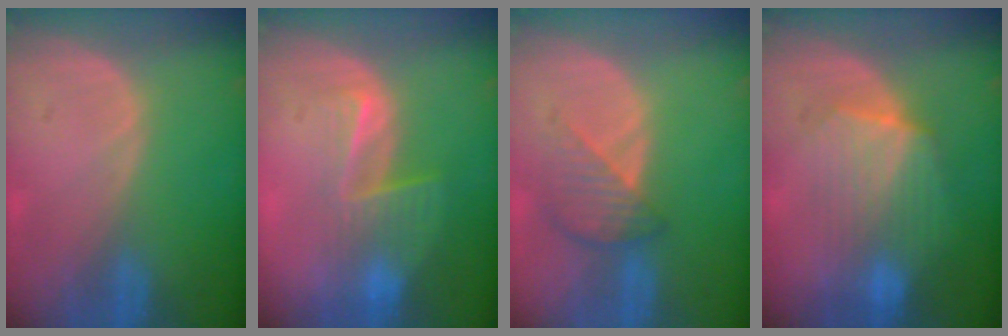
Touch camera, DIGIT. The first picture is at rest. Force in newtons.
{"total": 6.6, "press": 5.6, "slide": 3.5}
{"total": 4.6, "press": 4.3, "slide": 1.8}
{"total": 7.1, "press": 7.0, "slide": 0.9}